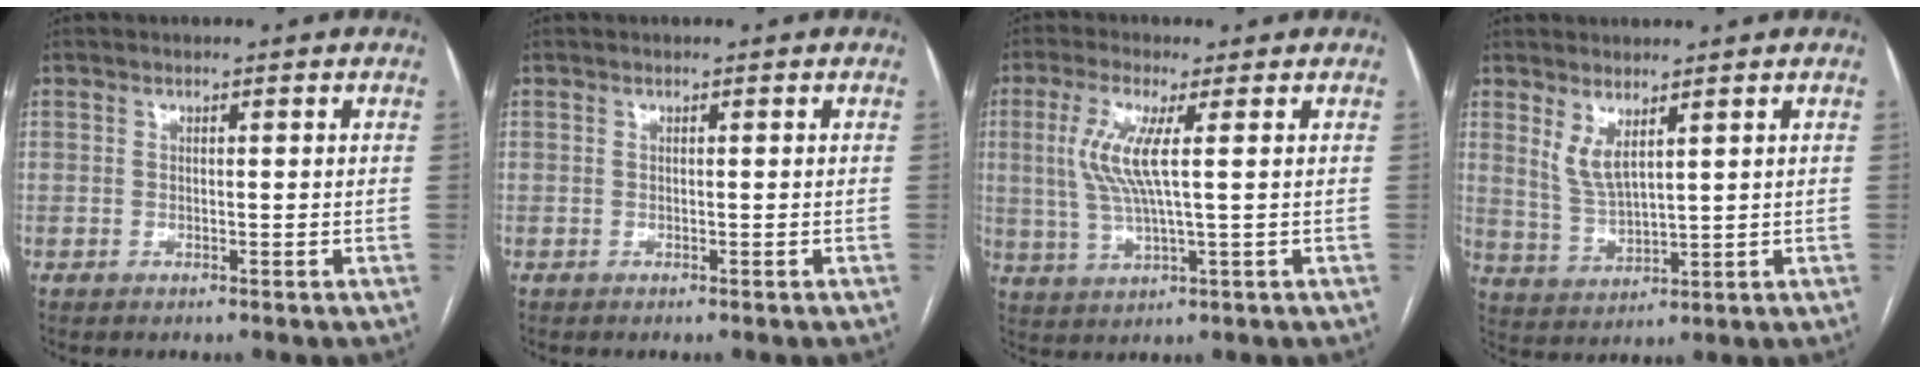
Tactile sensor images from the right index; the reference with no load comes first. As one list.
[{"total": 0.0}, {"total": 7.4, "force": [1.6, 0.5, 7.2], "torque": [-0.170, 0.002, 0.032]}, {"total": 4.6, "force": [2.8, 1.0, 3.6], "torque": [-0.080, -0.015, 0.067]}]